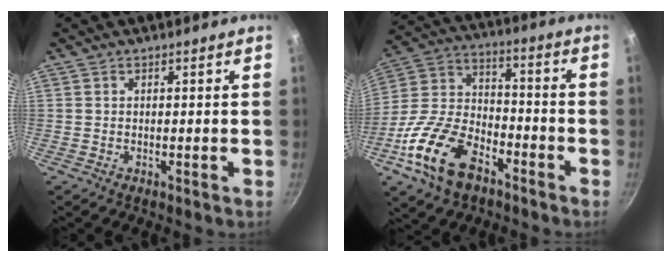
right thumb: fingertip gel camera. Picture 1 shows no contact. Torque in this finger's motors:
{"motor_torque": [2.60, 2.02, 1.47, -1.30, 0.17]}